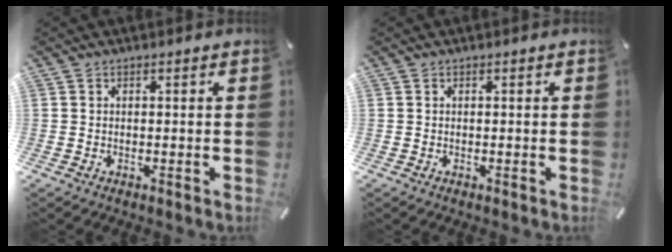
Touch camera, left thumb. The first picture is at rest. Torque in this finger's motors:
{"motor_torque": [-0.02, 0.03, -0.01, -0.01, 0.00]}